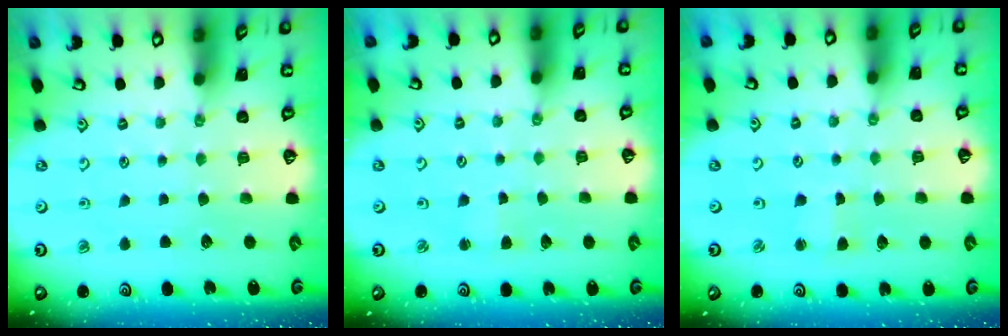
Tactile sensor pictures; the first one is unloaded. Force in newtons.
{"total": 2.5, "press": 2.5, "slide": 0.2}
{"total": 2.3, "press": 2.3, "slide": 0.4}